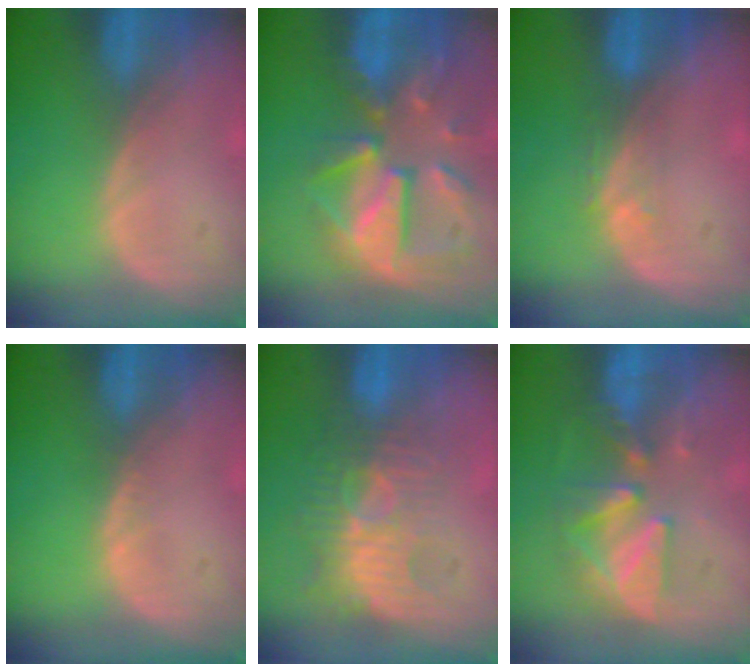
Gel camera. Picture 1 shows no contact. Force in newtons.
{"total": 12.0, "press": 10.4, "slide": 5.9}
{"total": 2.8, "press": 2.1, "slide": 1.7}
{"total": 0.7, "press": 0.6, "slide": 0.3}
{"total": 9.9, "press": 8.5, "slide": 5.0}
{"total": 7.9, "press": 7.8, "slide": 1.3}